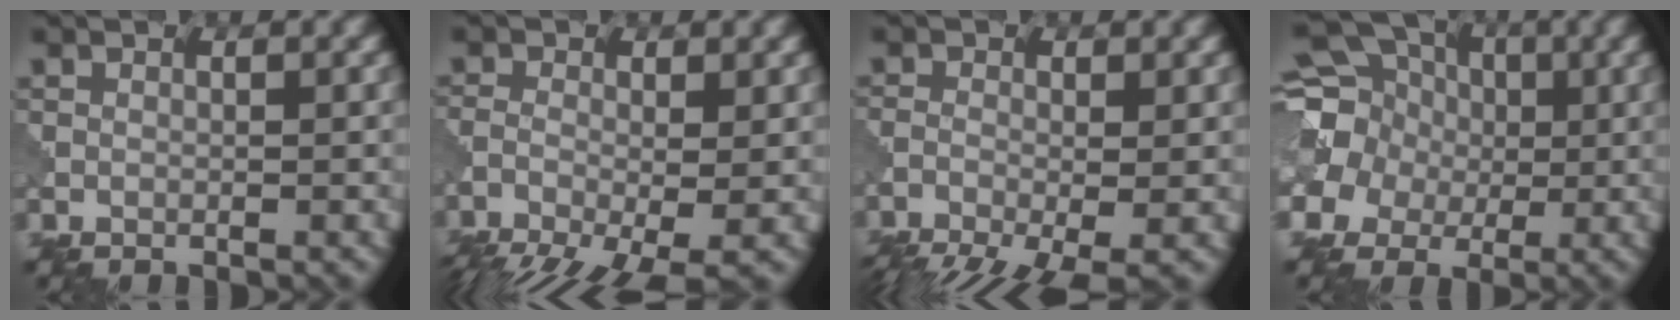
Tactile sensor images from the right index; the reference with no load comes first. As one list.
[{"total": 10.8, "force": [-6.1, 4.7, 7.6], "torque": [-0.138, -0.024, -0.084]}, {"total": 9.4, "force": [-5.8, 3.9, 6.3], "torque": [-0.119, -0.024, -0.081]}, {"total": 16.4, "force": [3.0, 14.8, 6.5], "torque": [-0.174, 0.021, 0.018]}]